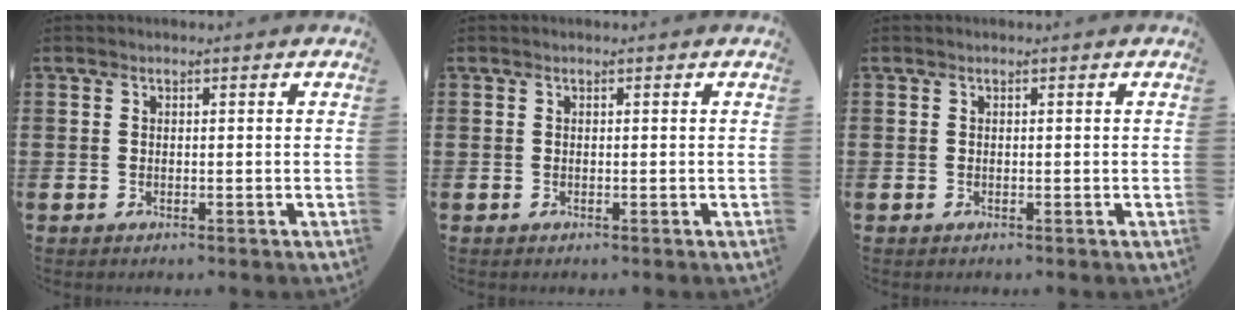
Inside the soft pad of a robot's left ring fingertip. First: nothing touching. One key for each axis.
{"total": 0.0}
{"total": 0.0}